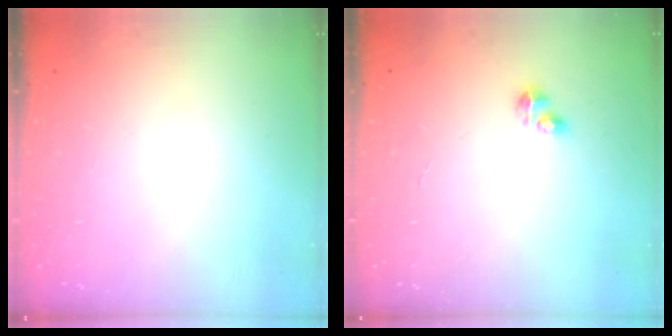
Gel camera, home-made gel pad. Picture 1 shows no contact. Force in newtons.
{"total": 3.5, "press": 3.5, "slide": 0.5}